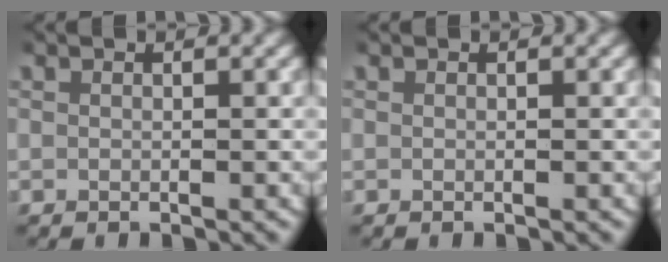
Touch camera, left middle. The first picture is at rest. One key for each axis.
{"total": 0.0}